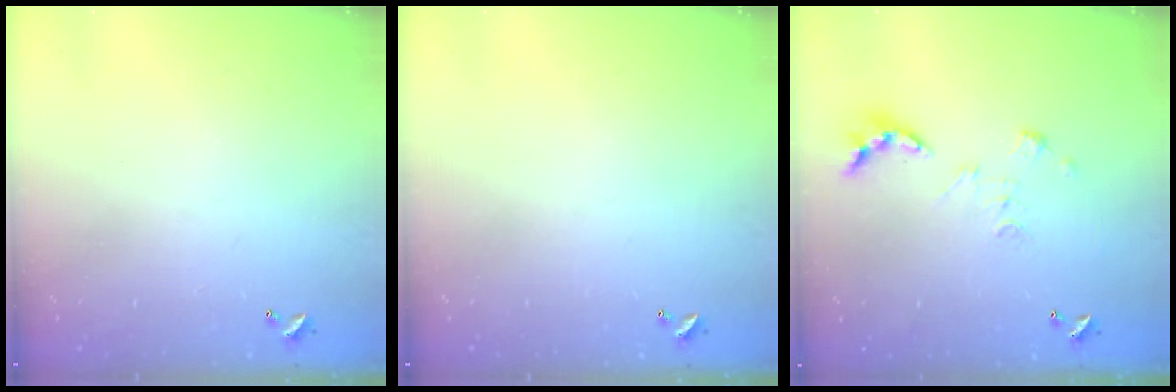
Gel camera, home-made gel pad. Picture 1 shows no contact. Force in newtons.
{"total": 0.0}
{"total": 2.9, "press": 2.7, "slide": 1.3}